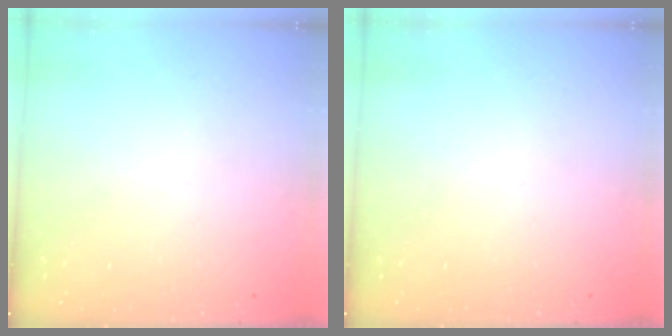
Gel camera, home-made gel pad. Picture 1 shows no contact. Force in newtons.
{"total": 0.0}